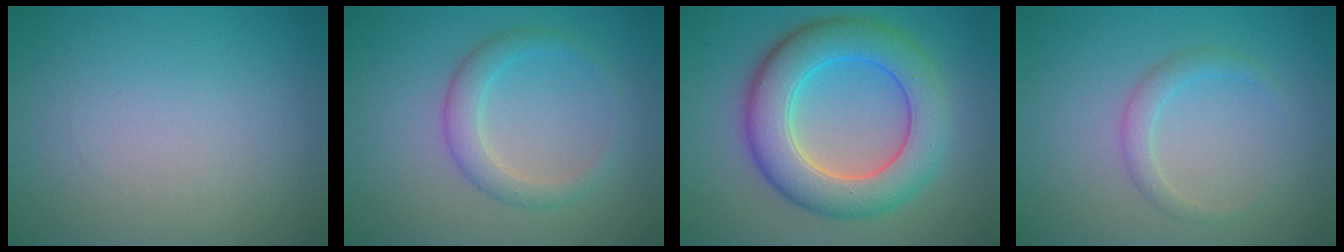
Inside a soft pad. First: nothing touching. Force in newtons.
{"total": 2.7, "press": 2.7, "slide": 0.1}
{"total": 8.4, "press": 8.4, "slide": 0.1}
{"total": 1.7, "press": 1.7, "slide": 0.2}